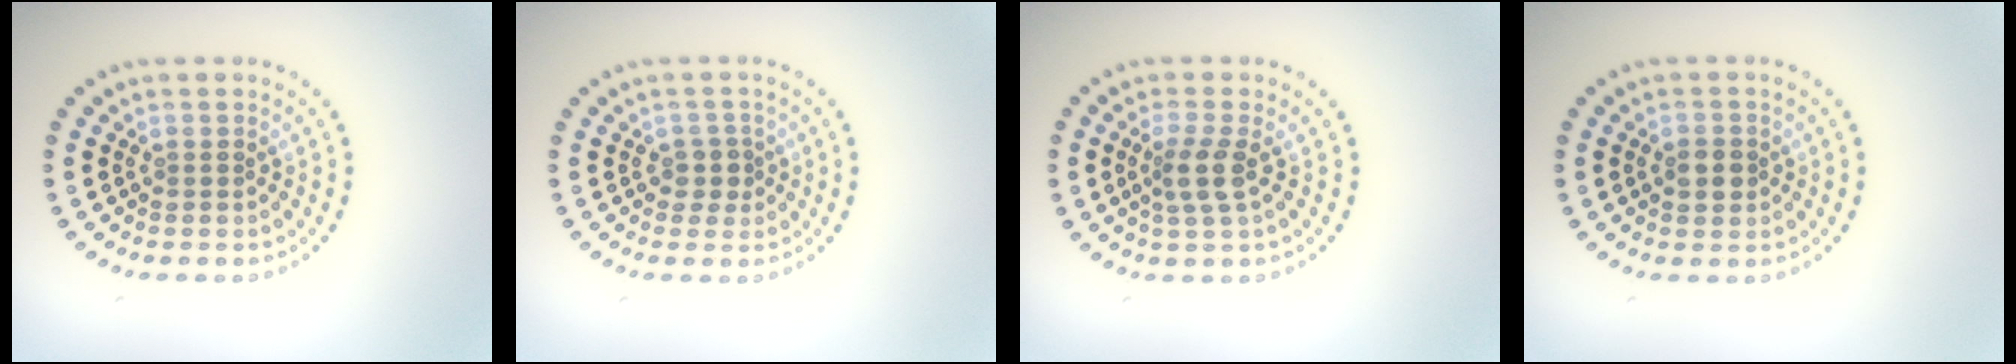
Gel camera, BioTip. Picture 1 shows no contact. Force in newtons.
{"total": 1.7, "press": 1.4, "slide": 1.0}
{"total": 2.5, "press": 1.9, "slide": 1.6}
{"total": 1.9, "press": 1.8, "slide": 0.4}